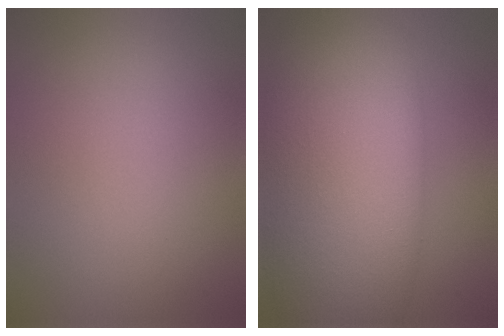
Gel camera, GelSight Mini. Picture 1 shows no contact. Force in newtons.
{"total": 14.1, "press": 14.1, "slide": 0.8}